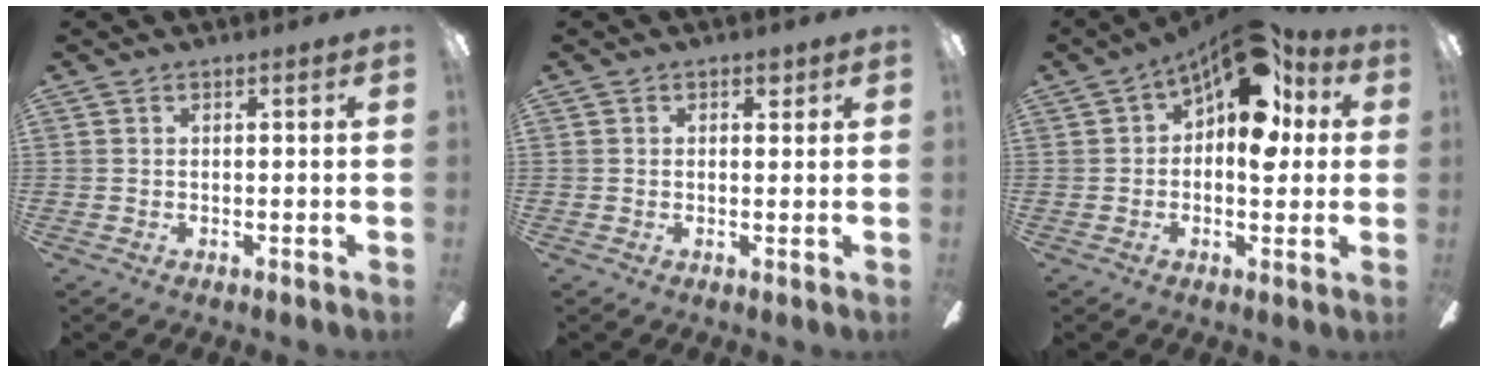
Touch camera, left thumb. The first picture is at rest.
{"total": 1.7, "force": [0.9, 1.2, 0.8], "torque": [-0.001, -0.001, 0.012]}
{"total": 16.2, "force": [6.2, 8.8, 12.1], "torque": [-0.158, -0.027, 0.107]}